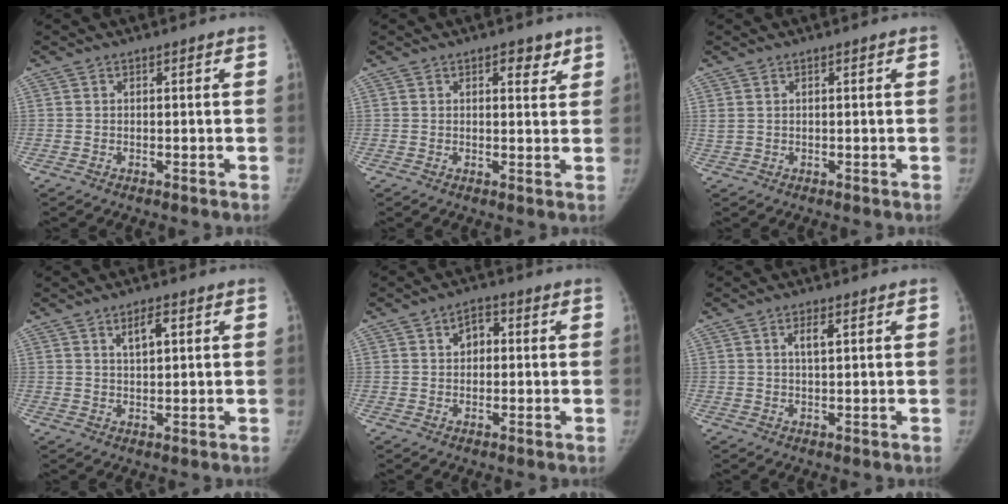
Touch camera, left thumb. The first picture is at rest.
{"total": 3.2, "force": [1.9, 1.6, 1.9], "torque": [-0.008, -0.010, 0.026]}
{"total": 1.1, "force": [0.5, 0.6, 0.7], "torque": [-0.021, 0.008, 0.017]}
{"total": 3.7, "force": [1.7, 1.4, 3.0], "torque": [-0.045, -0.005, 0.030]}
{"total": 3.8, "force": [0.8, 2.7, 2.5], "torque": [-0.020, 0.008, 0.008]}
{"total": 2.5, "force": [1.0, 0.8, 2.2], "torque": [-0.038, -0.001, 0.019]}